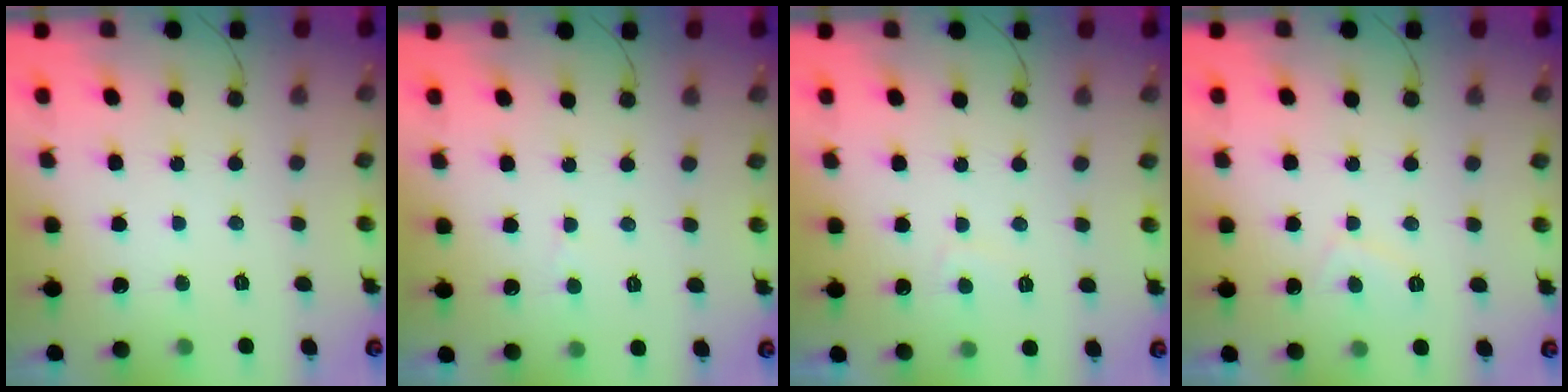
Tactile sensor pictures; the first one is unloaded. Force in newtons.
{"total": 2.4, "press": 2.4, "slide": 0.2}
{"total": 1.6, "press": 1.5, "slide": 0.5}
{"total": 2.0, "press": 1.8, "slide": 0.7}